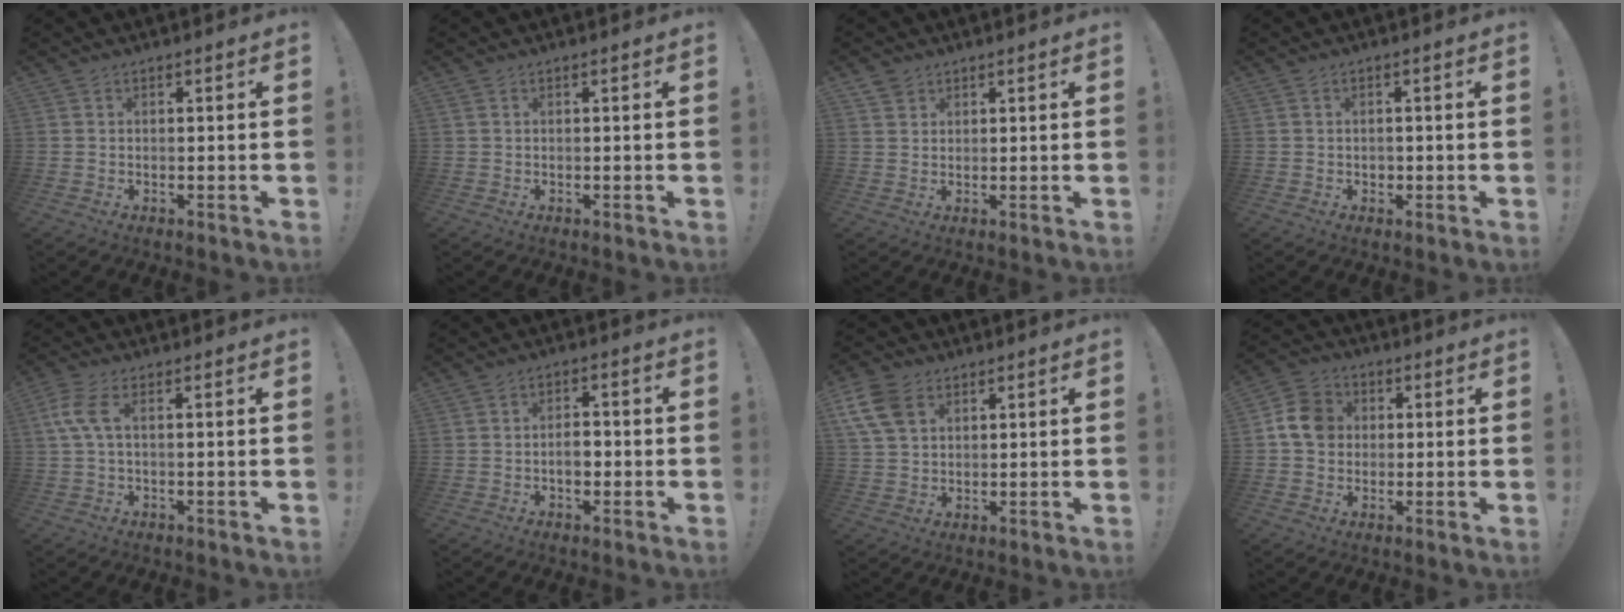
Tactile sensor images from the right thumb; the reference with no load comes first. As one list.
[{"total": 0.0}, {"total": 2.5, "force": [1.9, 1.6, 0.3], "torque": [-0.002, -0.010, 0.036]}, {"total": 1.4, "force": [-0.3, 1.3, 0.4], "torque": [-0.014, 0.004, -0.006]}, {"total": 6.3, "force": [1.1, 2.1, 5.8], "torque": [-0.125, -0.003, 0.023]}, {"total": 4.7, "force": [-1.4, 2.9, 3.4], "torque": [-0.050, 0.011, -0.028]}, {"total": 9.9, "force": [4.1, 6.7, 6.0], "torque": [-0.130, -0.003, 0.080]}, {"total": 9.2, "force": [1.3, 8.0, 4.4], "torque": [-0.058, 0.013, 0.032]}]